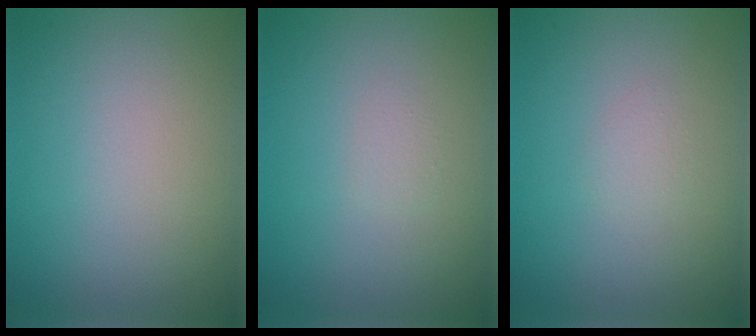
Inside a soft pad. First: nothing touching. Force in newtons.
{"total": 0.5, "press": 0.5, "slide": 0.1}
{"total": 0.6, "press": 0.6, "slide": 0.1}